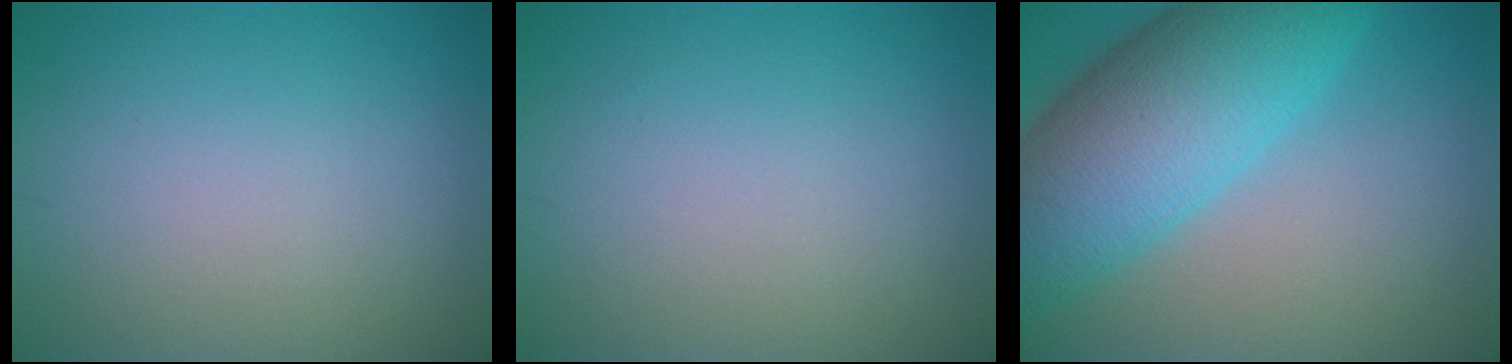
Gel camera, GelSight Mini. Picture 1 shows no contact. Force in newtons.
{"total": 0.0}
{"total": 11.5, "press": 11.5, "slide": 0.3}